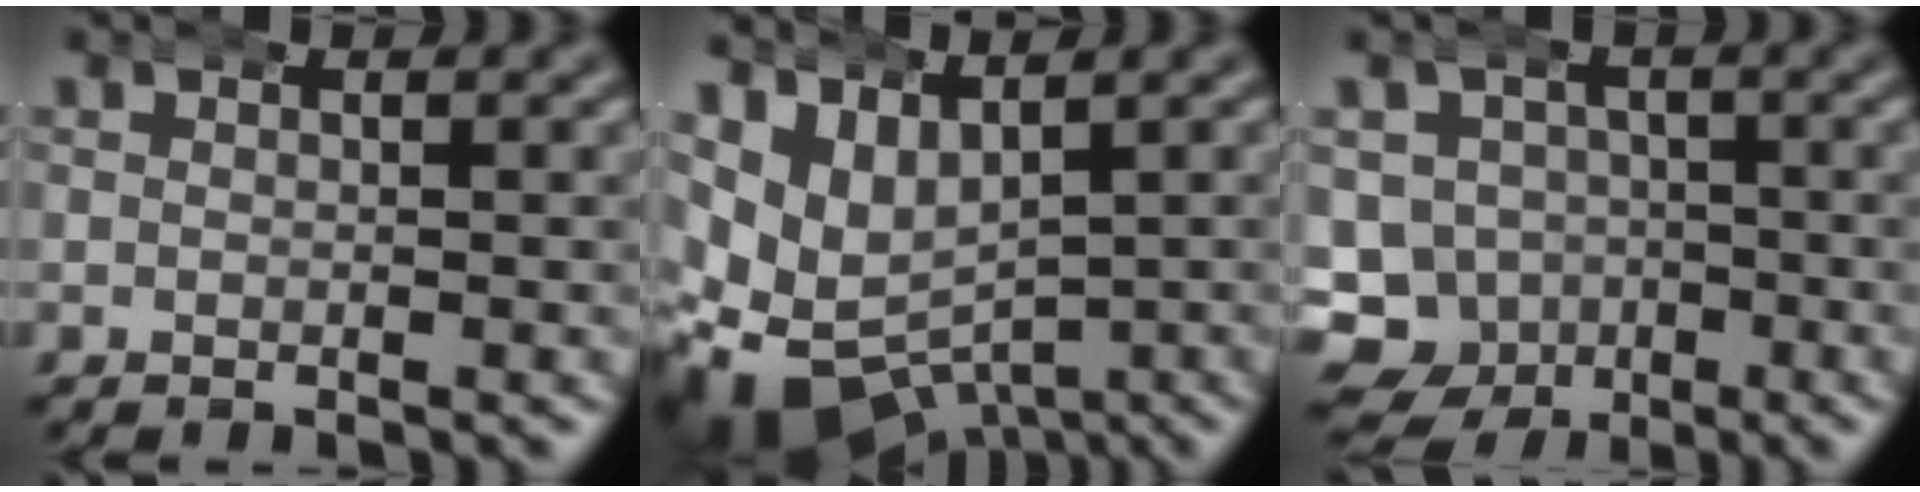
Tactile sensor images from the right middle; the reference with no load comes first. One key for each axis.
{"total": 12.8, "fx": -4.3, "fy": 10.2, "fz": 6.5, "tx": -0.163, "ty": -0.082, "tz": -0.045}
{"total": 15.8, "fx": -5.4, "fy": 14.3, "fz": 3.9, "tx": -0.112, "ty": -0.080, "tz": -0.083}